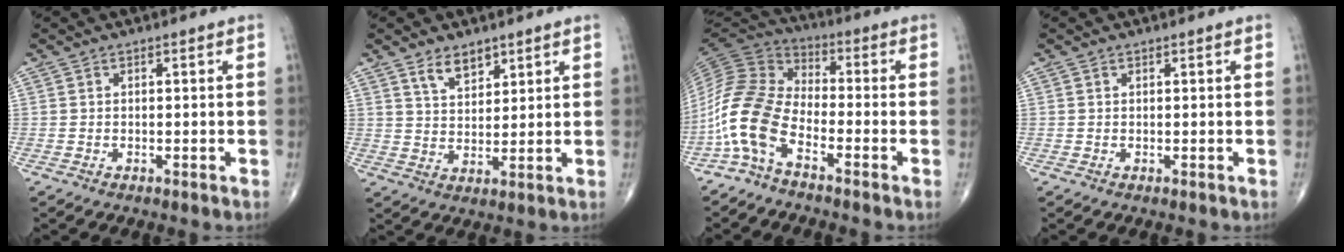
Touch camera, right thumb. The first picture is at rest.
{"total": 5.5, "force": [3.8, 2.8, 2.8], "torque": [-0.027, -0.030, 0.072]}
{"total": 12.1, "force": [-5.6, 5.9, 9.0], "torque": [-0.195, 0.054, -0.128]}
{"total": 0.0}